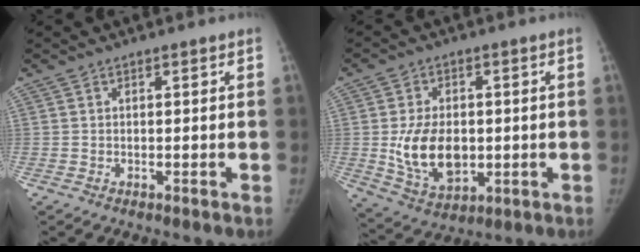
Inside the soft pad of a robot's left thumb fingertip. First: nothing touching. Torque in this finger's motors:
{"motor_torque": [1.09, 1.08, 0.52, -1.33, 0.14]}